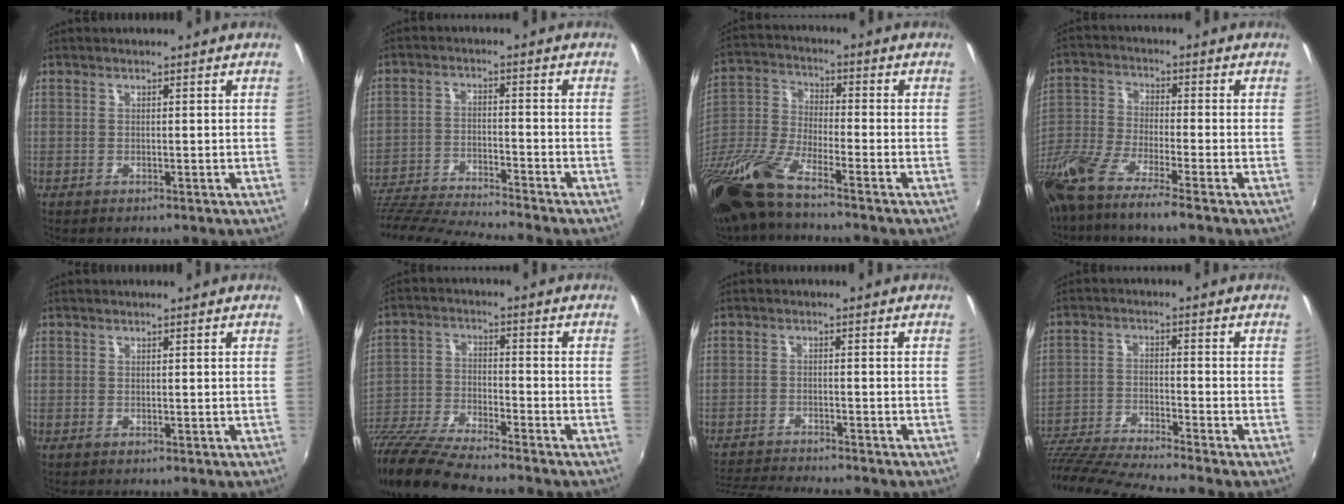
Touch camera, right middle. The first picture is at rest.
{"total": 15.9, "force": [-14.6, -0.4, 6.3], "torque": [-0.143, -0.033, -0.262]}
{"total": 17.2, "force": [-12.5, 3.5, 11.3], "torque": [-0.257, -0.030, -0.256]}
{"total": 14.6, "force": [-10.8, 1.6, 9.7], "torque": [-0.210, -0.043, -0.207]}
{"total": 0.0}
{"total": 14.2, "force": [-12.2, 2.0, 7.0], "torque": [-0.158, -0.024, -0.237]}
{"total": 9.1, "force": [-8.6, 0.2, 2.8], "torque": [-0.077, -0.018, -0.146]}
{"total": 14.0, "force": [-12.4, -0.7, 6.4], "torque": [-0.140, -0.039, -0.230]}